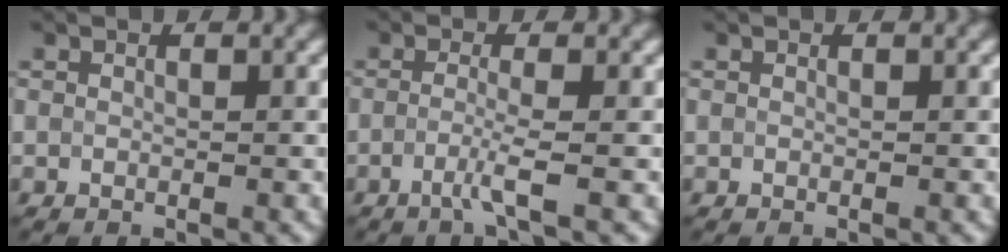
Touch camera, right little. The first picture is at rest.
{"total": 2.3, "force": [-1.0, 0.2, 2.1], "torque": [-0.036, 0.000, -0.028]}
{"total": 0.0}